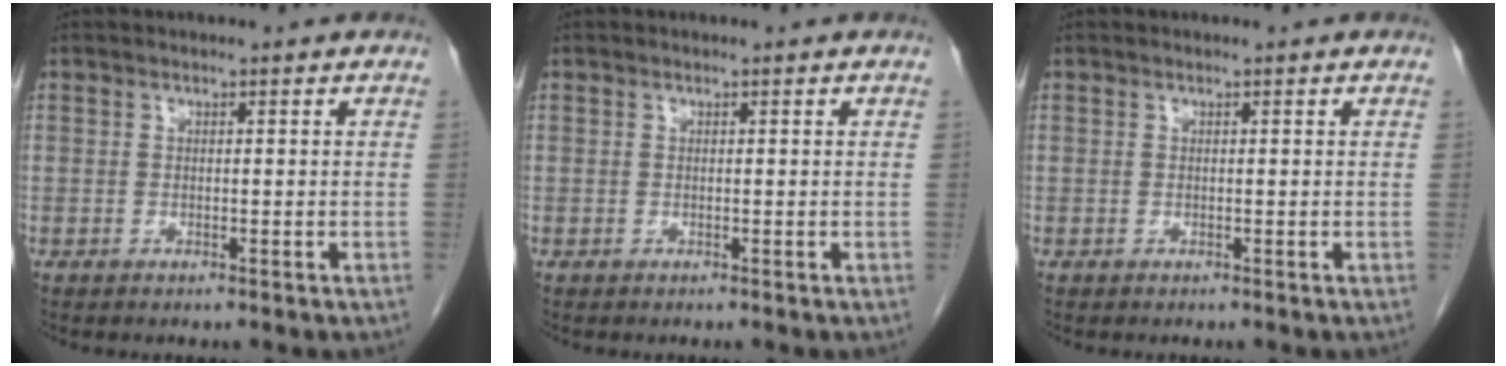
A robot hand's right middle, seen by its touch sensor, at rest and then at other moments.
{"total": 0.0}
{"total": 0.0}